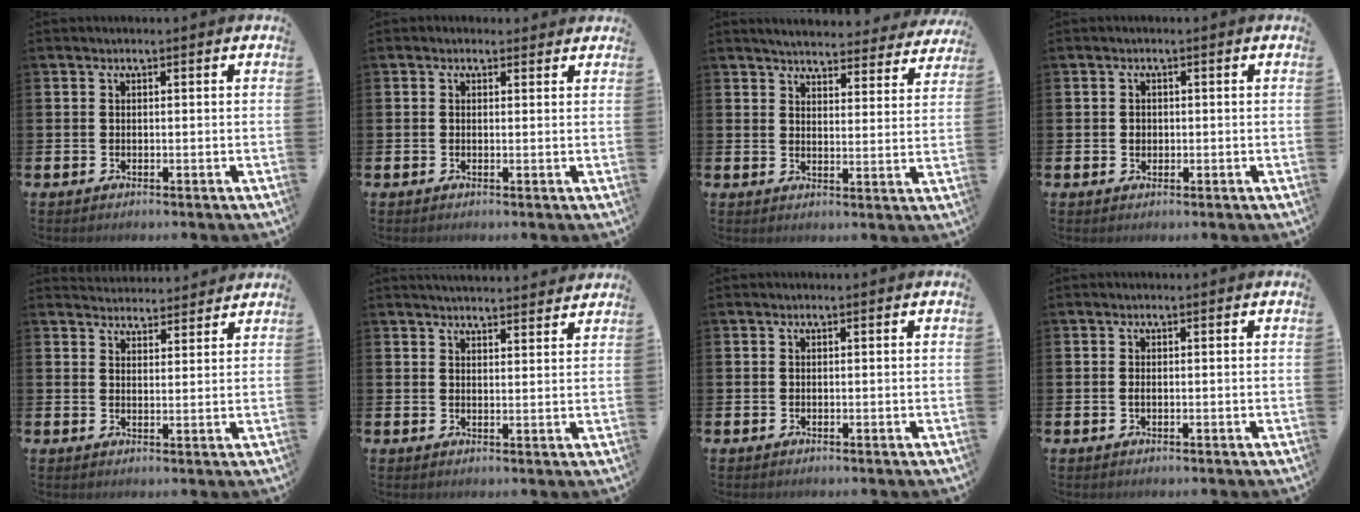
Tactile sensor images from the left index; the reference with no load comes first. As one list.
[{"total": 0.9, "force": [0.6, 0.7, 0.2], "torque": [0.002, 0.006, 0.009]}, {"total": 4.4, "force": [4.4, 0.6, 0.6], "torque": [-0.021, -0.032, 0.074]}, {"total": 1.1, "force": [0.1, 1.0, 0.4], "torque": [0.005, 0.002, -0.002]}, {"total": 3.8, "force": [3.7, 0.7, -0.3], "torque": [0.001, -0.021, 0.068]}, {"total": 3.7, "force": [3.7, 0.2, 0.1], "torque": [-0.005, -0.024, 0.067]}, {"total": 0.0}, {"total": 0.7, "force": [-0.1, 0.3, 0.7], "torque": [-0.006, -0.001, -0.004]}]